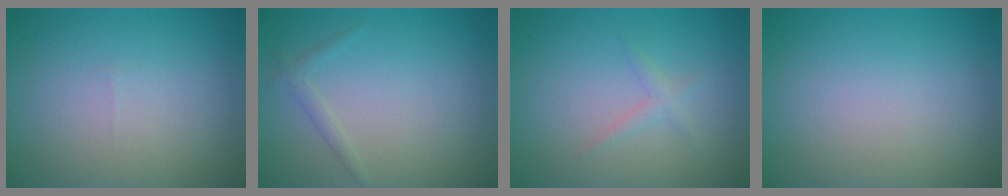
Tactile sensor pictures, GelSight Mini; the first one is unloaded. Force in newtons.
{"total": 1.1, "press": 1.1, "slide": 0.1}
{"total": 1.1, "press": 1.1, "slide": 0.0}
{"total": 0.0}